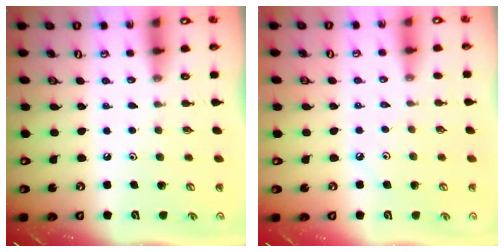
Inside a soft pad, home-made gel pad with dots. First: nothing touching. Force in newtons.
{"total": 1.6, "press": 1.6, "slide": 0.3}